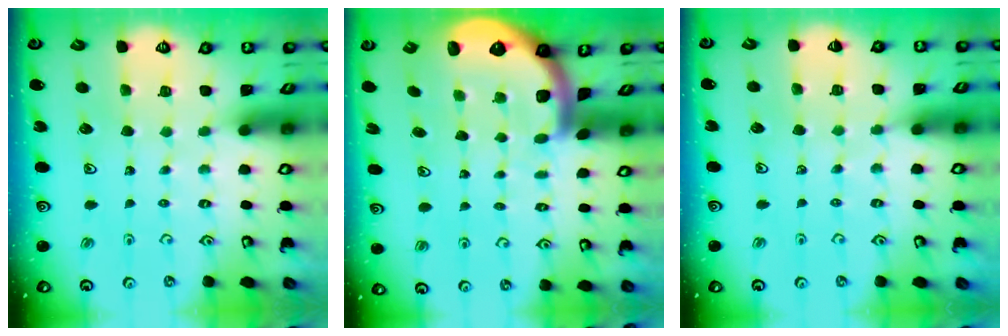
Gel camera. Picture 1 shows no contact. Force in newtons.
{"total": 2.5, "press": 2.5, "slide": 0.6}
{"total": 3.3, "press": 3.3, "slide": 0.4}